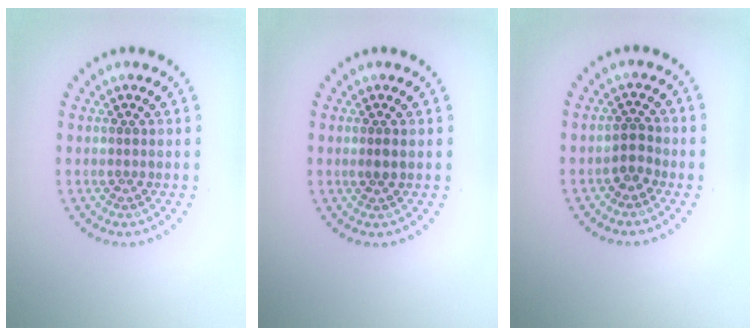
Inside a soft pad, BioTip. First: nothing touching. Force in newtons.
{"total": 1.0, "press": 0.8, "slide": 0.5}
{"total": 1.6, "press": 1.4, "slide": 0.9}